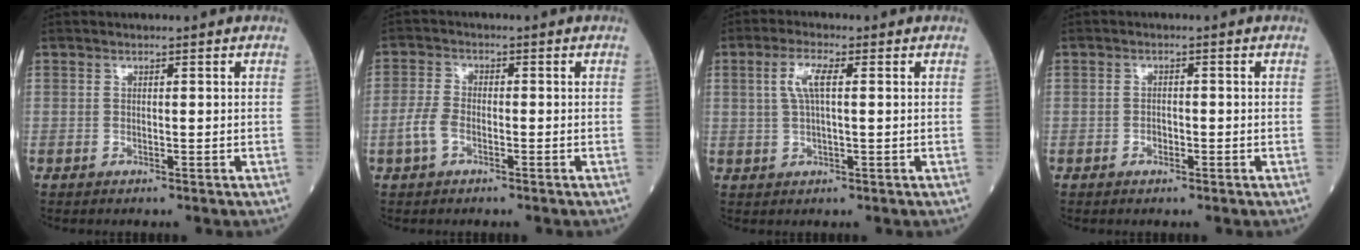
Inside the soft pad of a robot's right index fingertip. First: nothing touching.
{"total": 3.6, "force": [-1.6, 2.0, 2.6], "torque": [-0.067, 0.004, -0.035]}
{"total": 4.2, "force": [1.0, 0.9, 4.0], "torque": [-0.085, 0.011, 0.022]}
{"total": 1.3, "force": [-0.6, 0.9, 0.7], "torque": [-0.005, 0.004, -0.010]}